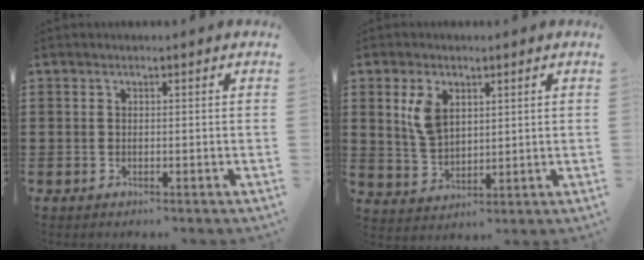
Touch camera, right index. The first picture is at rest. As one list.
[{"total": 5.7, "force": [2.4, 3.4, 3.8], "torque": [-0.088, 0.010, 0.043]}]